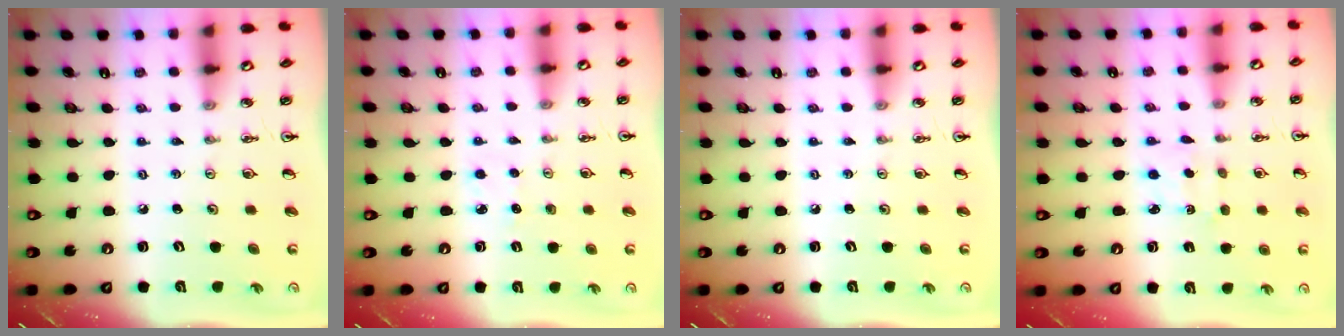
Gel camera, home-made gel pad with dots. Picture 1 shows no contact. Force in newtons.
{"total": 3.4, "press": 3.4, "slide": 0.5}
{"total": 0.0}
{"total": 2.5, "press": 2.4, "slide": 0.6}